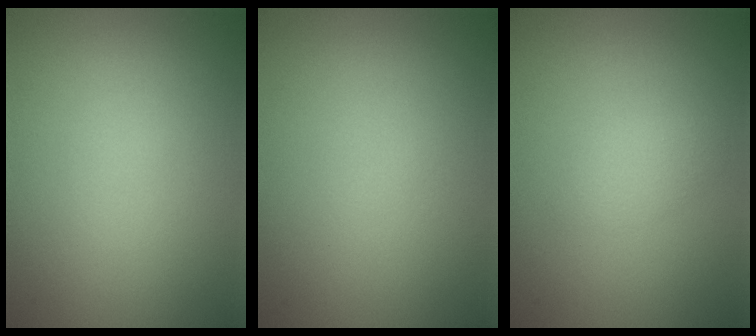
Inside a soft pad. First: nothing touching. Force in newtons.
{"total": 0.0}
{"total": 1.2, "press": 1.2, "slide": 0.1}